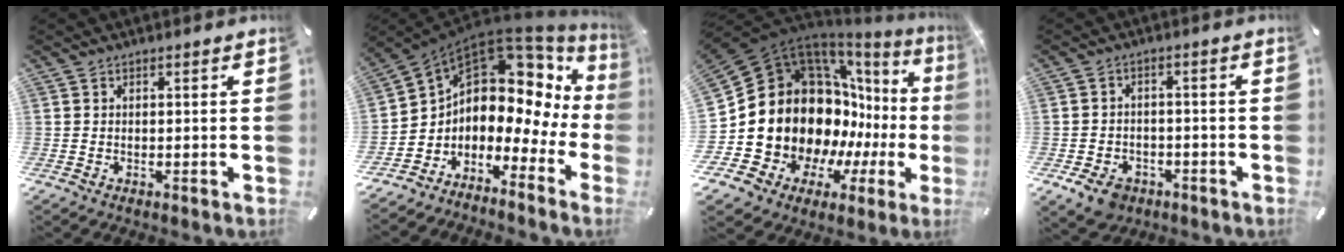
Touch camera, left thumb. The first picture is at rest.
{"total": 6.9, "force": [2.9, 5.6, 2.9], "torque": [-0.059, -0.070, 0.036]}
{"total": 23.7, "force": [-0.2, 19.1, 14.2], "torque": [-0.242, -0.075, 0.061]}
{"total": 6.0, "force": [-3.6, 4.1, 2.5], "torque": [-0.054, 0.019, -0.067]}